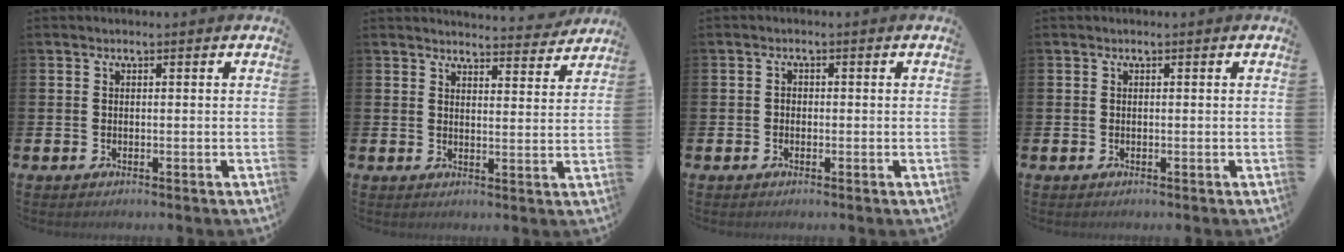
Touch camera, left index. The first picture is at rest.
{"total": 4.2, "force": [4.2, 0.2, 0.2], "torque": [0.007, -0.034, 0.071]}
{"total": 1.0, "force": [-0.5, 0.8, 0.4], "torque": [-0.001, 0.001, -0.013]}
{"total": 0.0}